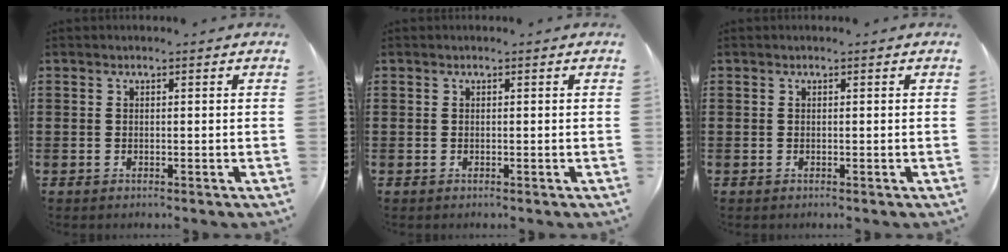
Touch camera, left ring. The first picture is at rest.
{"total": 0.0}
{"total": 0.0}